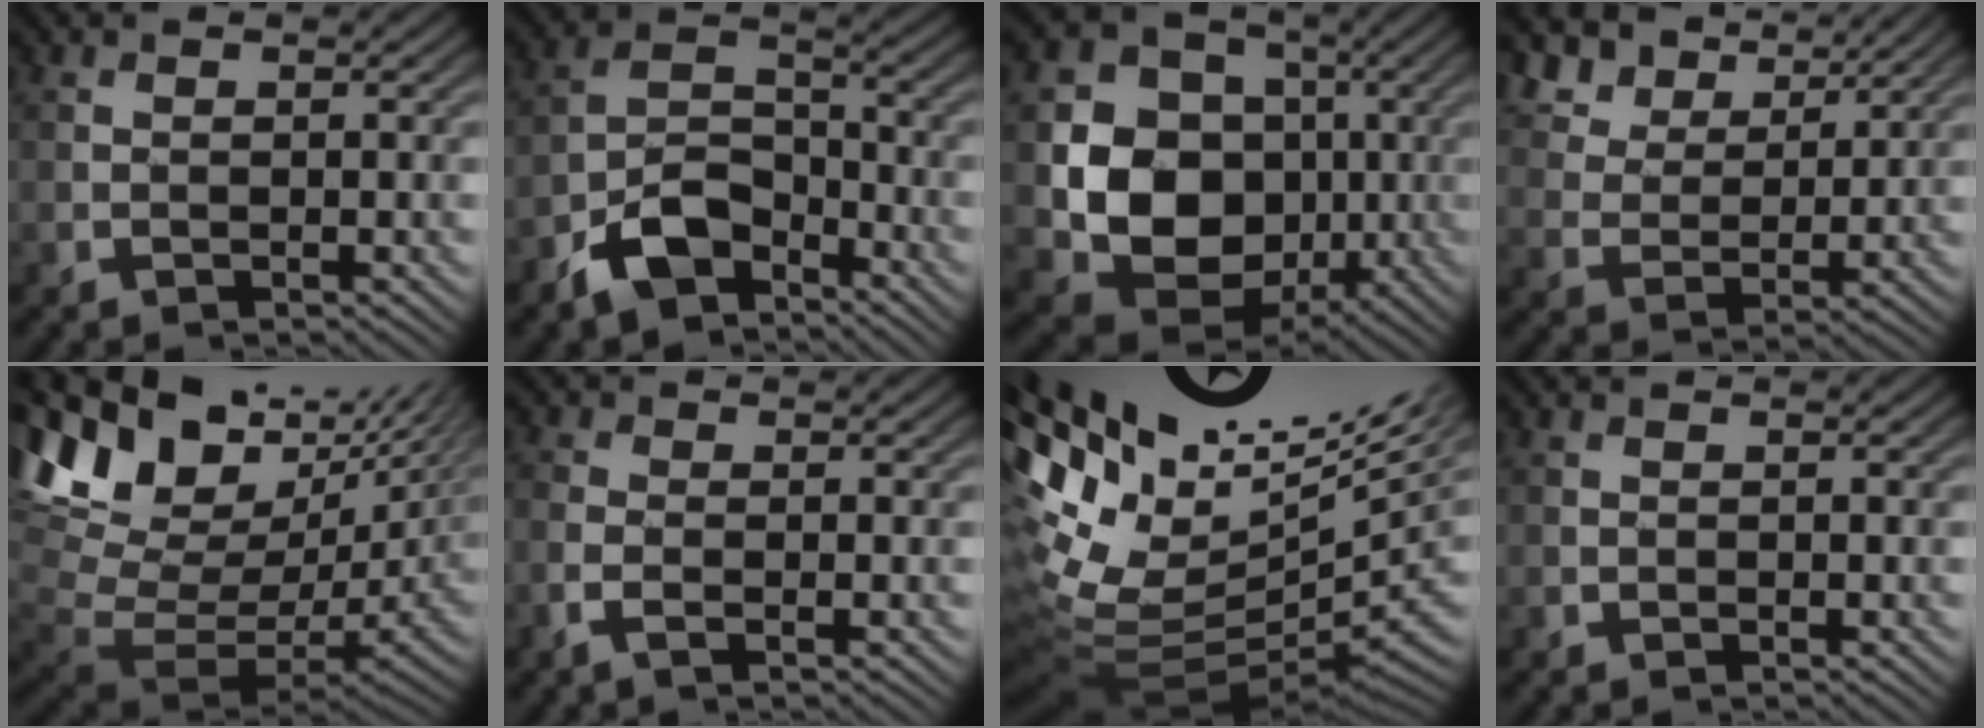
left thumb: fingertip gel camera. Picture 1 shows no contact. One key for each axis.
{"total": 7.7, "fx": -5.1, "fy": 4.0, "fz": 4.1, "tx": -0.077, "ty": 0.003, "tz": -0.113}
{"total": 12.3, "fx": -1.1, "fy": 10.3, "fz": 6.7, "tx": -0.146, "ty": -0.014, "tz": -0.028}
{"total": 8.8, "fx": 6.7, "fy": 4.3, "fz": 3.8, "tx": -0.101, "ty": 0.008, "tz": 0.131}
{"total": 16.3, "fx": 6.2, "fy": 7.8, "fz": 13.0, "tx": -0.274, "ty": -0.002, "tz": 0.147}
{"total": 2.1, "fx": -0.9, "fy": 0.7, "fz": 1.7, "tx": -0.050, "ty": -0.003, "tz": -0.027}
{"total": 16.7, "fx": 0.4, "fy": 9.0, "fz": 14.1, "tx": -0.256, "ty": -0.022, "tz": 0.065}
{"total": 0.0}